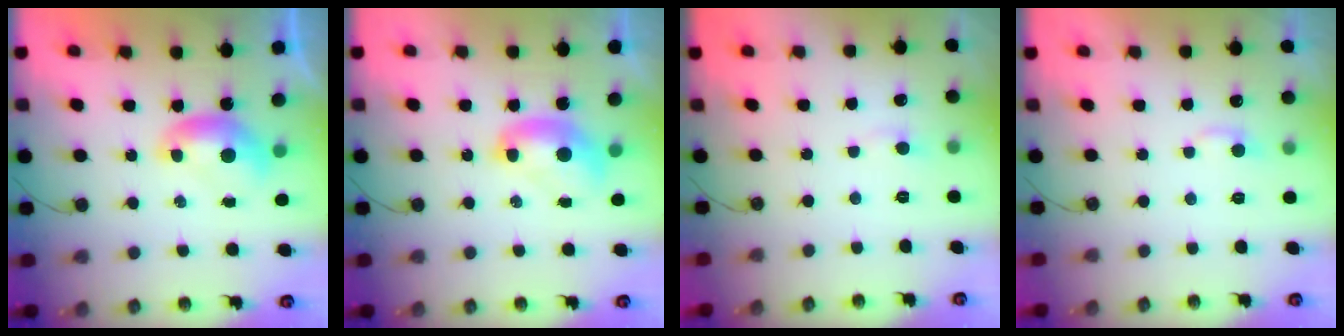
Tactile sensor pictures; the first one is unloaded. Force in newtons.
{"total": 2.1, "press": 2.1, "slide": 0.2}
{"total": 0.7, "press": 0.3, "slide": 0.6}
{"total": 2.4, "press": 2.4, "slide": 0.4}